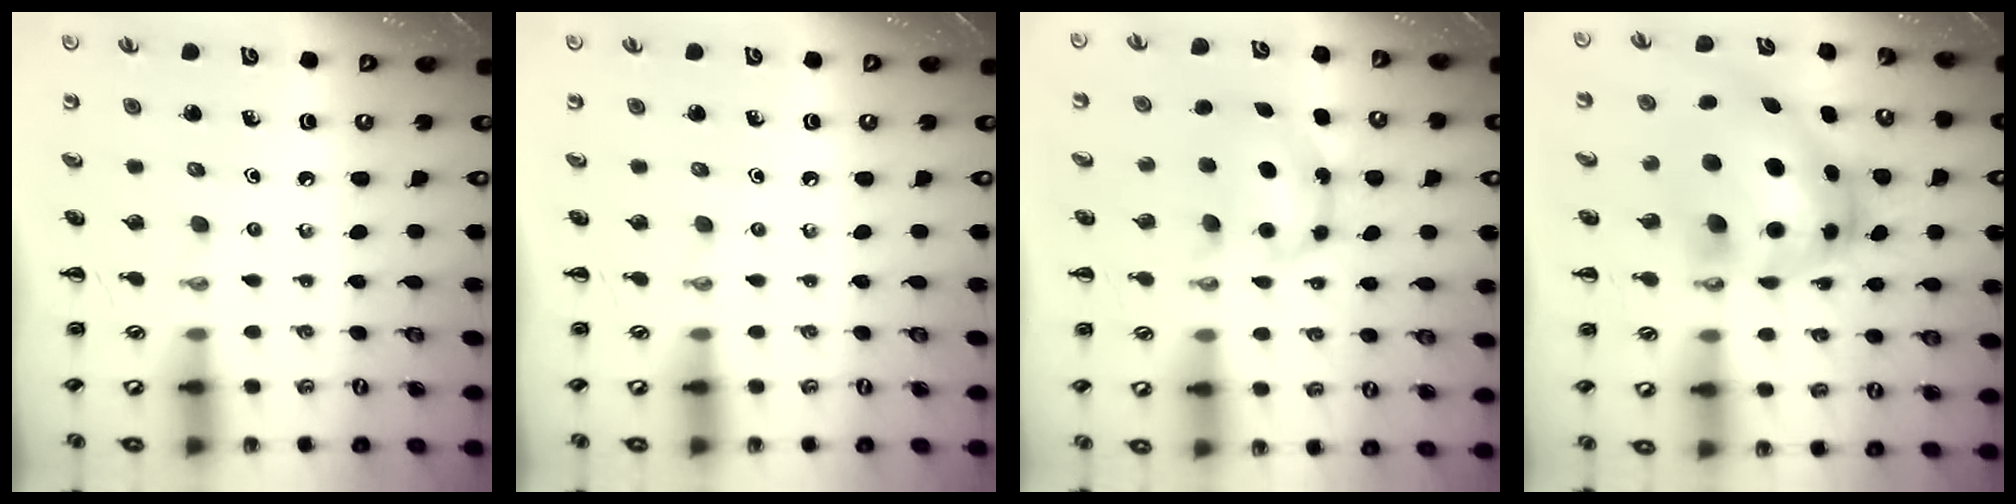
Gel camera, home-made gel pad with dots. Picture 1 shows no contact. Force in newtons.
{"total": 0.0}
{"total": 6.1, "press": 6.1, "slide": 0.9}
{"total": 10.7, "press": 10.5, "slide": 2.5}